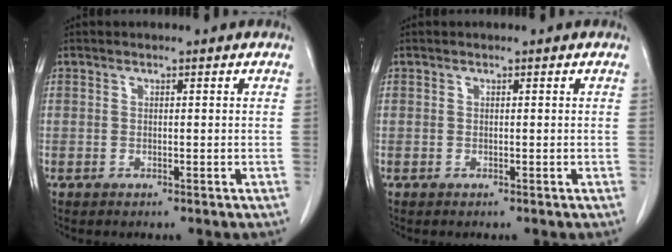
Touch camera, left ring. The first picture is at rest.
{"total": 0.0}